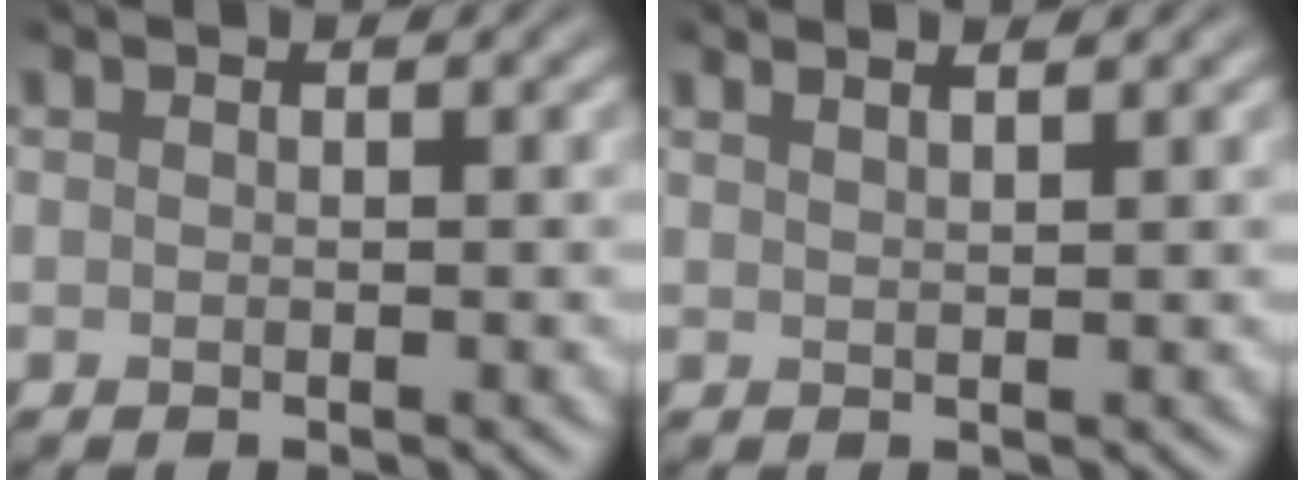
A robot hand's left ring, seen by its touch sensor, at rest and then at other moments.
{"total": 3.0, "force": [2.1, 1.2, 1.8], "torque": [0.001, 0.011, -0.002]}